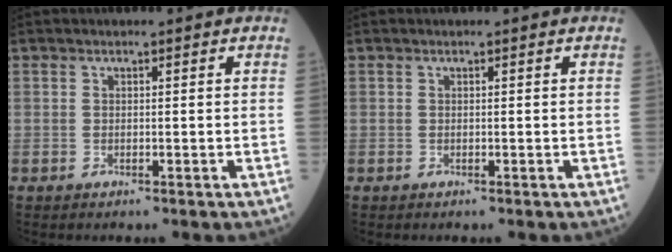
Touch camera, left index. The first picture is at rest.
{"total": 0.0}